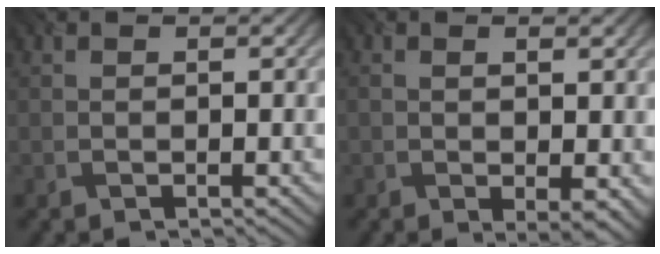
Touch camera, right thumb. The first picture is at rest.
{"total": 3.0, "force": [0.3, 0.7, 2.9], "torque": [-0.052, -0.005, 0.010]}